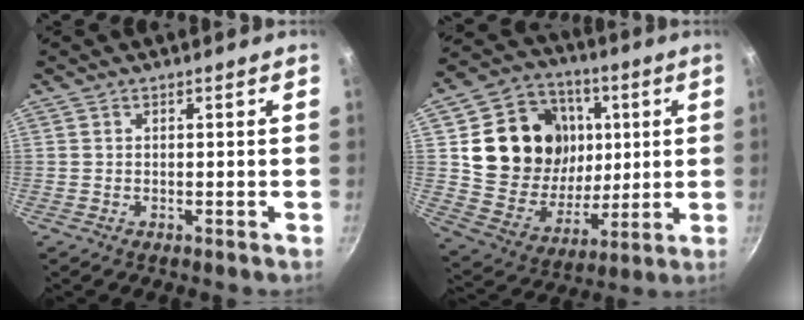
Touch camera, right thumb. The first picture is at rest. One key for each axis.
{"total": 21.8, "fx": 4.9, "fy": 17.9, "fz": 11.4, "tx": -0.175, "ty": -0.008, "tz": 0.096}